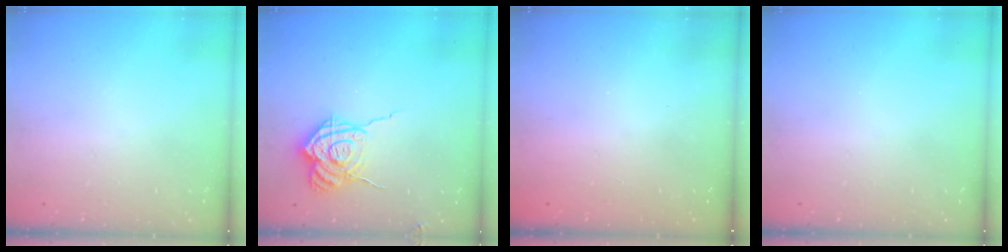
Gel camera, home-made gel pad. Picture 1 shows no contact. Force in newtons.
{"total": 13.9, "press": 13.8, "slide": 1.5}
{"total": 2.3, "press": 2.2, "slide": 0.8}
{"total": 0.0}